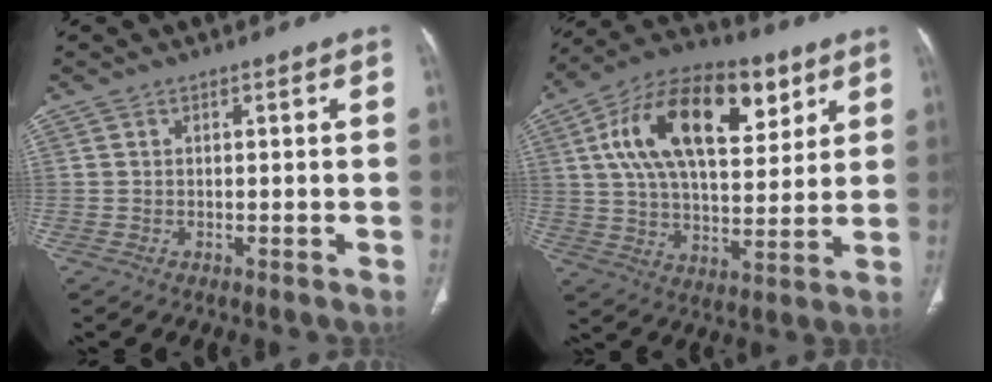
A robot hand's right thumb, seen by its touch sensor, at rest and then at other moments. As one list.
[{"total": 23.0, "force": [8.7, 11.9, 17.6], "torque": [-0.282, -0.003, 0.143]}]